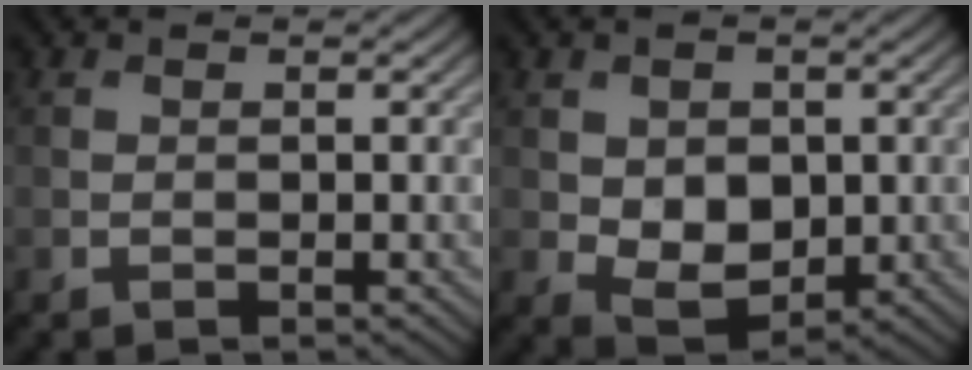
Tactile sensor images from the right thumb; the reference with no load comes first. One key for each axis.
{"total": 5.3, "fx": 0.0, "fy": 4.0, "fz": 3.5, "tx": -0.079, "ty": -0.014, "tz": 0.007}